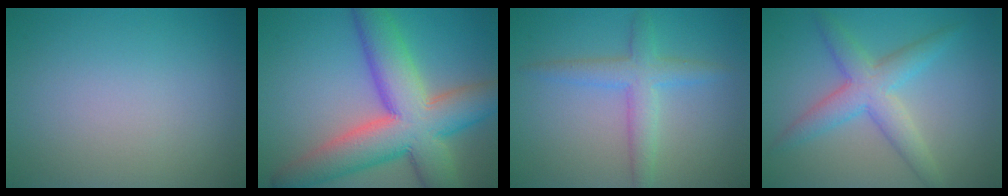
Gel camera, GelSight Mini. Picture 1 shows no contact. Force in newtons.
{"total": 11.8, "press": 11.8, "slide": 0.7}
{"total": 3.4, "press": 3.4, "slide": 0.0}
{"total": 4.5, "press": 4.5, "slide": 0.1}